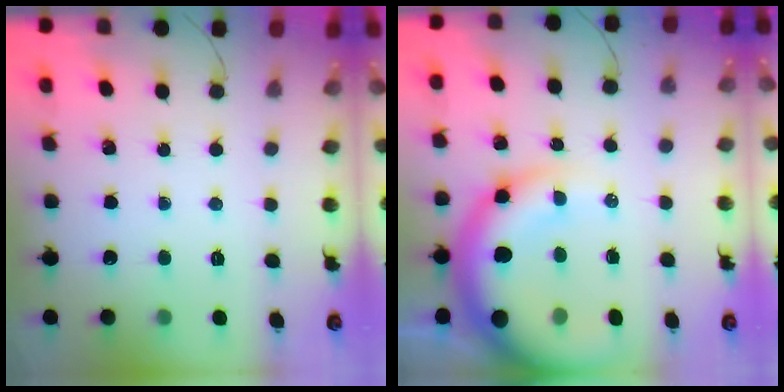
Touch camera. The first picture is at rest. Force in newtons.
{"total": 18.5, "press": 17.9, "slide": 4.5}